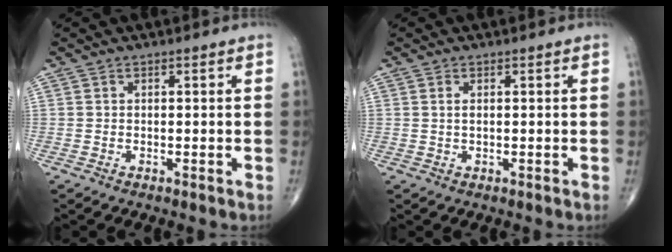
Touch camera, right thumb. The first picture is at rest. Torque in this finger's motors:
{"motor_torque": [-0.37, 0.24, 0.00, -0.02, -0.04]}